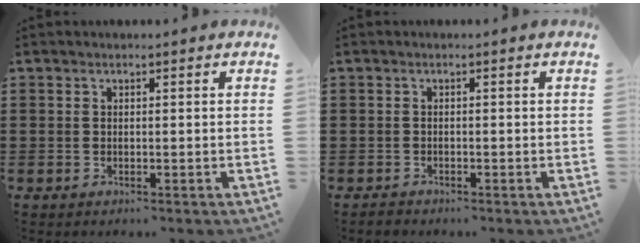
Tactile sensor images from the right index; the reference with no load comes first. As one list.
[{"total": 0.9, "force": [-0.8, 0.4, 0.0], "torque": [-0.002, 0.002, -0.017]}]